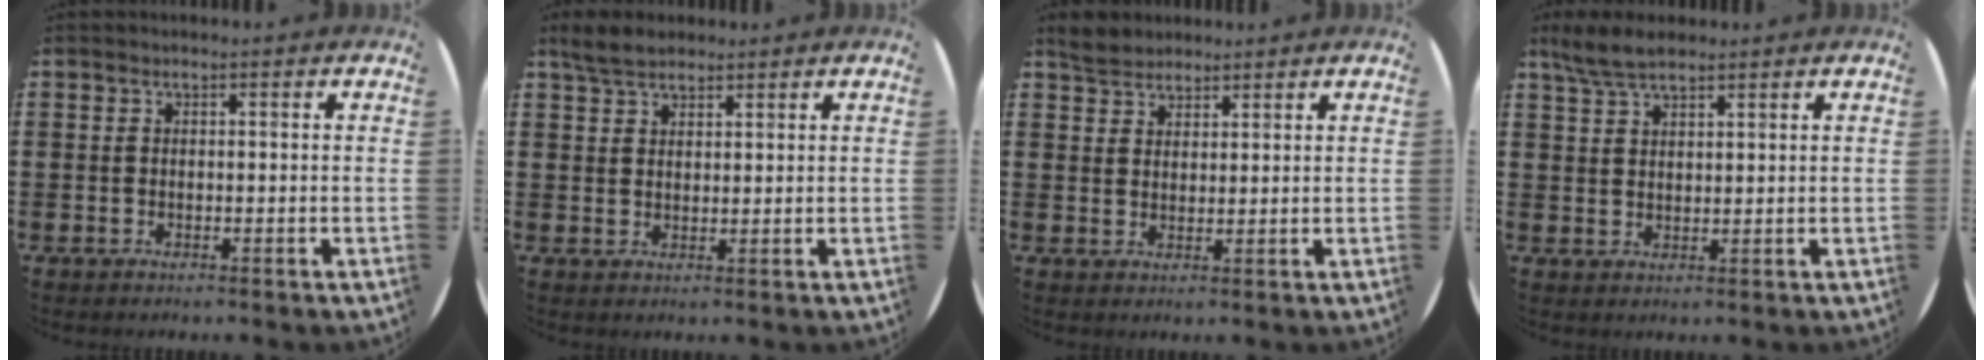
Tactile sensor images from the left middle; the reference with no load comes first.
{"total": 3.6, "force": [3.1, 1.3, 1.3], "torque": [-0.024, -0.001, 0.058]}
{"total": 3.1, "force": [2.8, 1.2, 0.2], "torque": [-0.004, 0.002, 0.054]}
{"total": 4.6, "force": [3.7, 1.2, 2.3], "torque": [-0.054, 0.000, 0.070]}